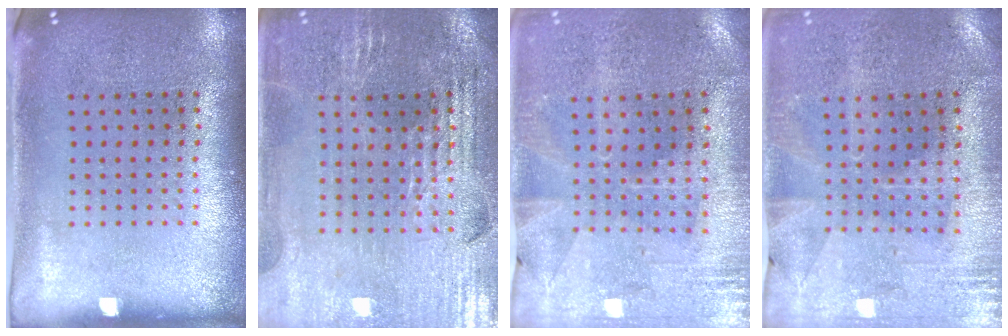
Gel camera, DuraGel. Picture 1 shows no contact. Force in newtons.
{"total": 2.9, "press": 2.8, "slide": 0.4}
{"total": 0.5, "press": 0.3, "slide": 0.4}
{"total": 0.5, "press": 0.3, "slide": 0.4}